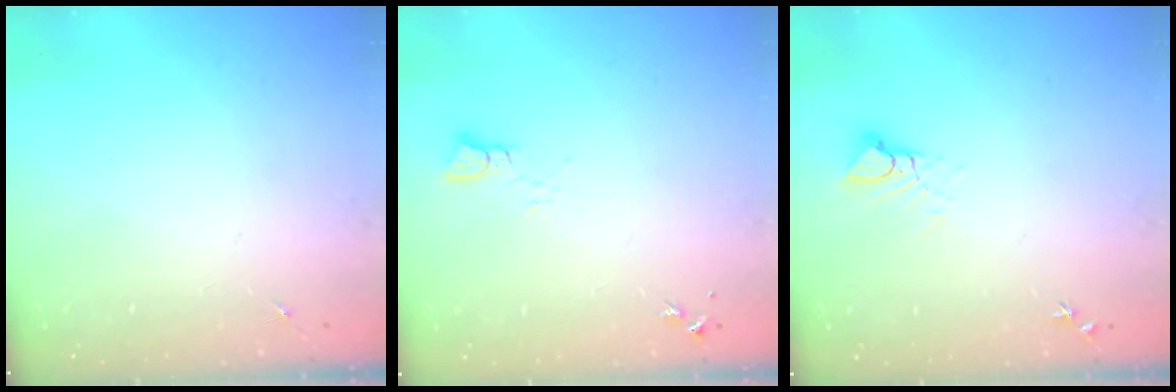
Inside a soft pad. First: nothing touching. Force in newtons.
{"total": 2.2, "press": 2.2, "slide": 0.2}
{"total": 4.0, "press": 3.9, "slide": 0.4}